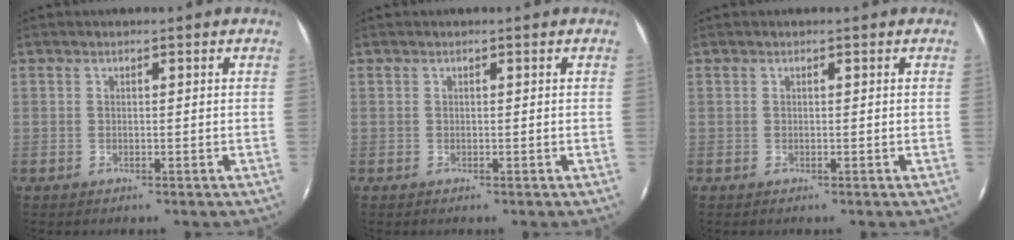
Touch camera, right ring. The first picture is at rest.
{"total": 0.0}
{"total": 0.0}